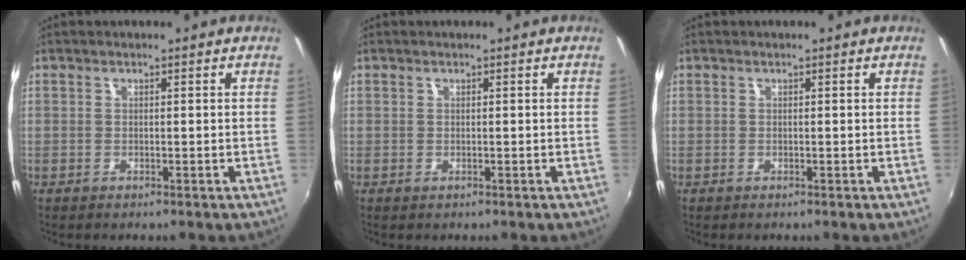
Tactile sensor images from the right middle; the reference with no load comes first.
{"total": 0.0}
{"total": 0.0}